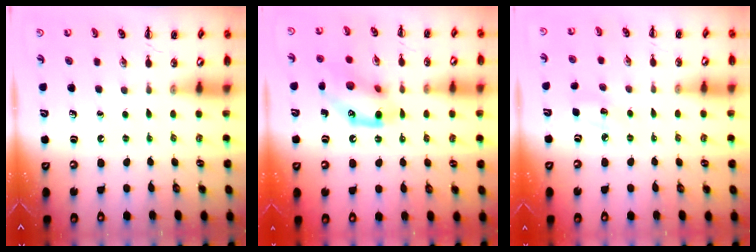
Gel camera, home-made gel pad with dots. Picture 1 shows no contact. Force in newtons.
{"total": 14.2, "press": 14.1, "slide": 1.5}
{"total": 5.2, "press": 5.0, "slide": 1.3}